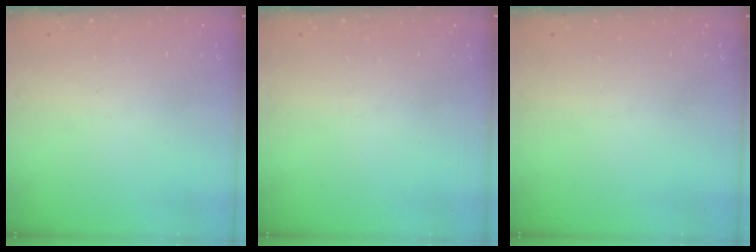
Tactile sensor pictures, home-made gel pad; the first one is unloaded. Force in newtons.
{"total": 0.0}
{"total": 0.0}